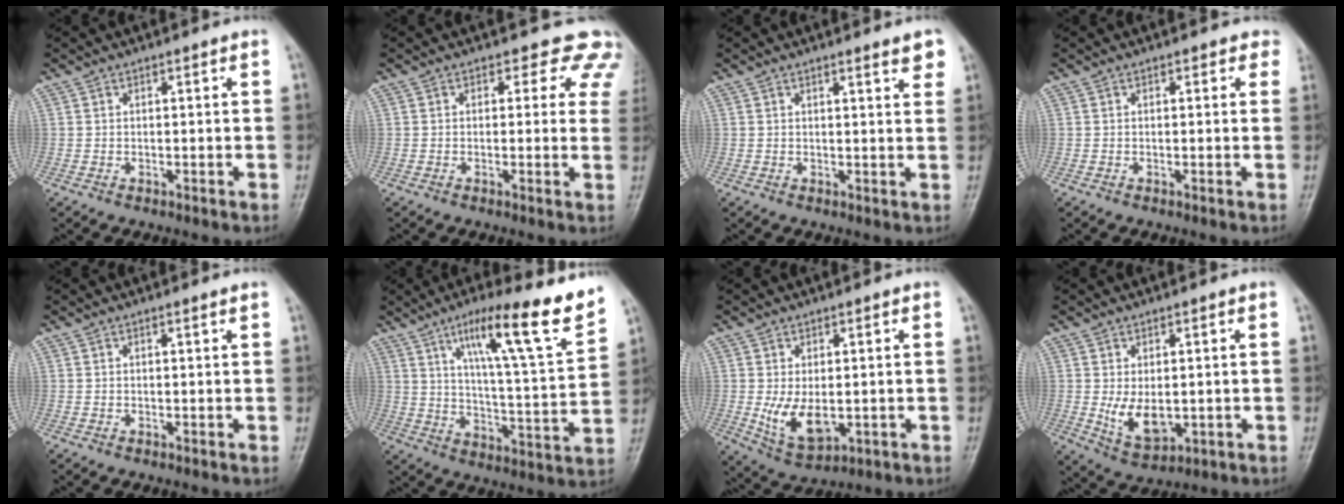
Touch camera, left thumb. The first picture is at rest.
{"total": 6.6, "force": [4.8, 4.1, 1.7], "torque": [0.027, -0.015, 0.026]}
{"total": 3.1, "force": [2.2, 0.6, 2.1], "torque": [-0.016, -0.011, 0.025]}
{"total": 1.6, "force": [0.9, 1.2, 0.7], "torque": [0.019, -0.001, 0.000]}
{"total": 0.6, "force": [0.4, 0.0, 0.4], "torque": [-0.008, 0.000, 0.005]}
{"total": 19.0, "force": [11.8, 2.2, 14.7], "torque": [-0.203, -0.054, 0.184]}
{"total": 7.4, "force": [-0.5, 4.4, 5.9], "torque": [-0.098, -0.018, 0.005]}
{"total": 6.6, "force": [-0.2, 4.1, 5.2], "torque": [-0.079, -0.018, 0.011]}